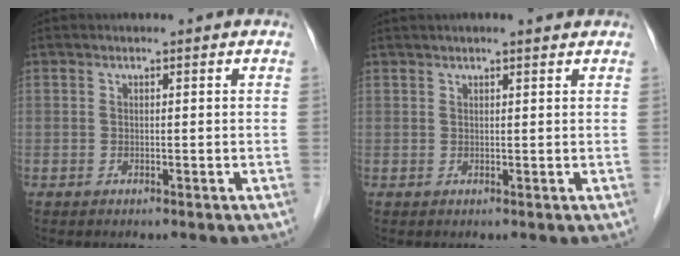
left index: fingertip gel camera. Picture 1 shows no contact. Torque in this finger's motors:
{"motor_torque": [0.99, -1.15, 0.39, 0.10]}